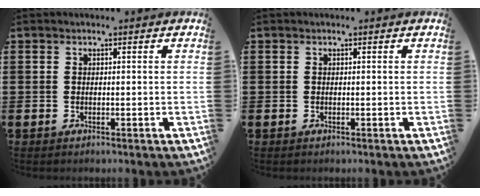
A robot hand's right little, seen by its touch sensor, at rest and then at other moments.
{"total": 0.0}